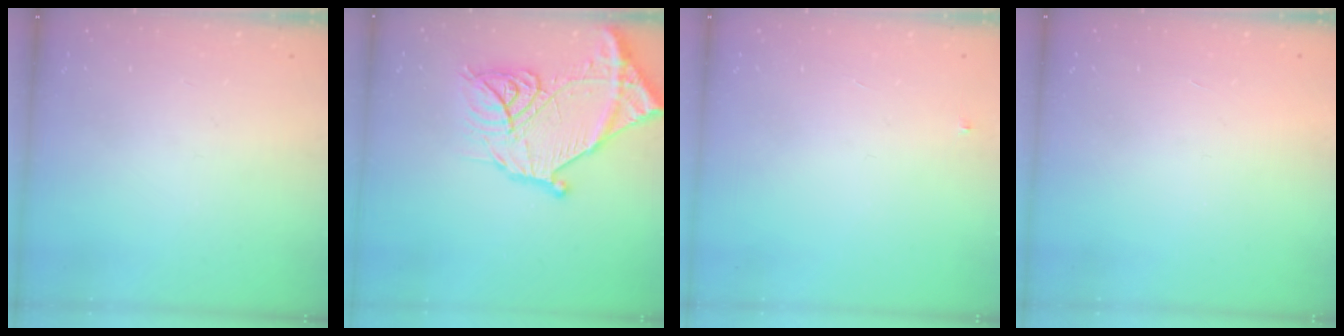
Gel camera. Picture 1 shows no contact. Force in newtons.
{"total": 21.2, "press": 21.1, "slide": 1.9}
{"total": 3.0, "press": 2.9, "slide": 0.4}
{"total": 1.7, "press": 1.7, "slide": 0.1}